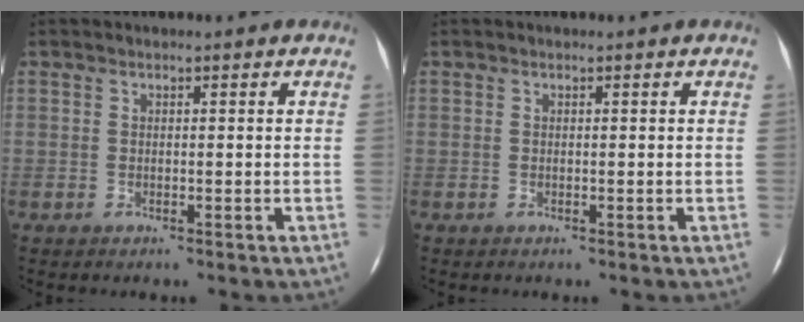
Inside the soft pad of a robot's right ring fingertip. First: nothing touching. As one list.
[{"total": 0.0}]